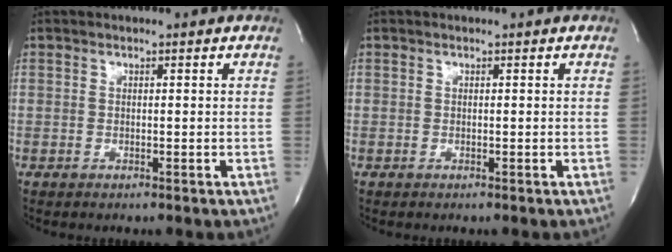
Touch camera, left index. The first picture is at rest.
{"total": 0.0}